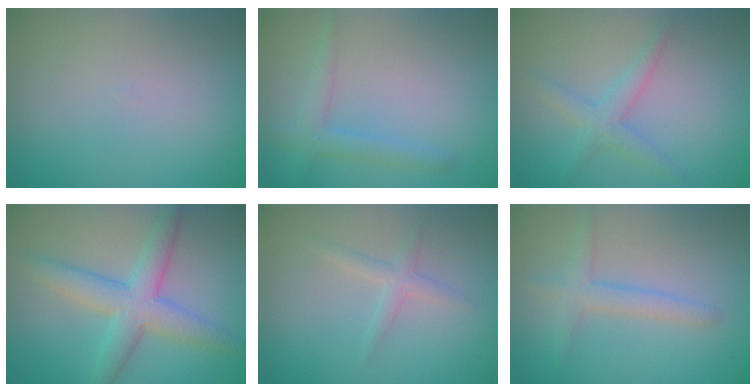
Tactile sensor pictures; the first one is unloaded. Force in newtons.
{"total": 2.2, "press": 2.2, "slide": 0.0}
{"total": 2.4, "press": 2.4, "slide": 0.1}
{"total": 5.2, "press": 5.2, "slide": 0.1}
{"total": 1.6, "press": 1.6, "slide": 0.0}
{"total": 2.4, "press": 2.4, "slide": 0.1}